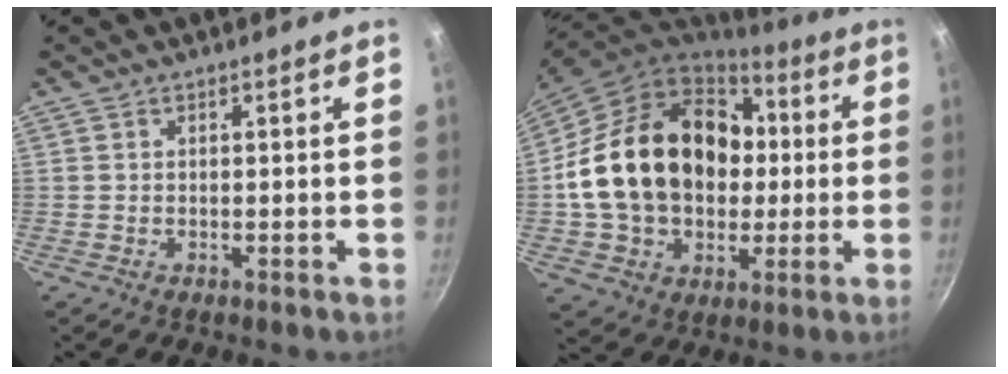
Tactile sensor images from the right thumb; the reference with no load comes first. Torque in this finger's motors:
{"motor_torque": [-0.08, 3.90, 1.59, -1.18, 0.55]}